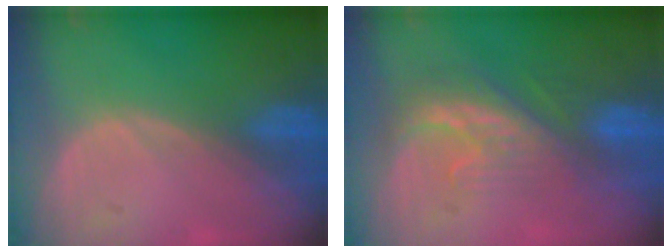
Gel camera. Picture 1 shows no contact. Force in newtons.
{"total": 8.4, "press": 7.2, "slide": 4.2}